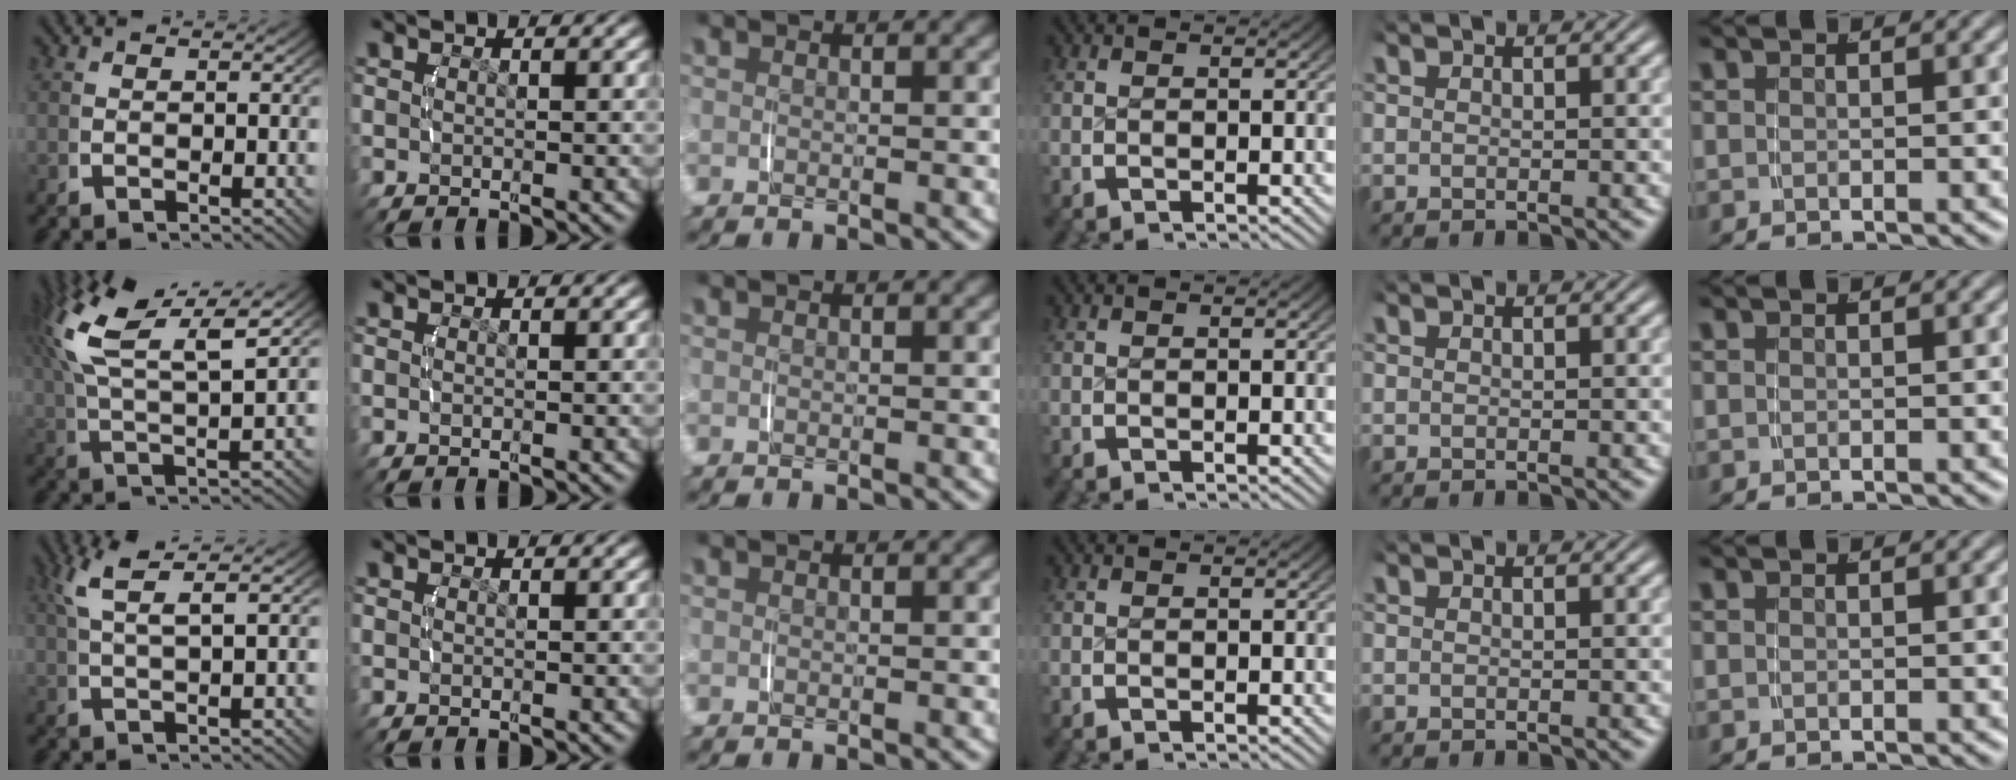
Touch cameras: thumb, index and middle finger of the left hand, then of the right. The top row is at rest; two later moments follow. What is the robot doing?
{"motion": "lift_and_place", "object": "phone"}